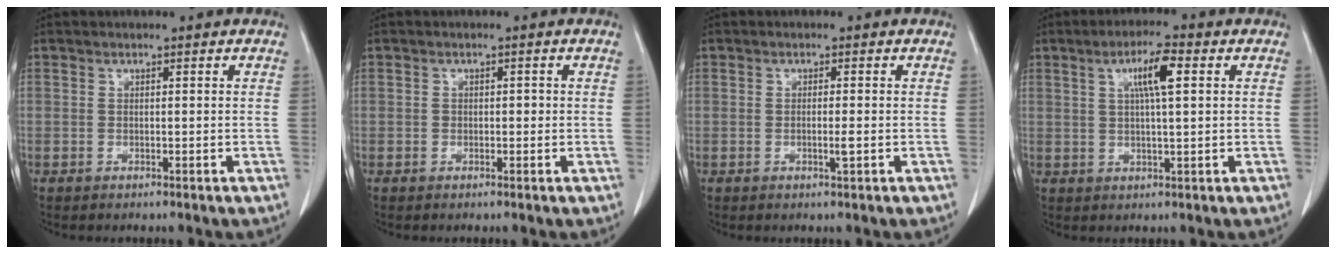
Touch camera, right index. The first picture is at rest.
{"total": 1.8, "force": [-0.2, 1.3, 1.2], "torque": [-0.026, 0.012, 0.000]}
{"total": 2.0, "force": [-0.4, 0.4, 1.9], "torque": [-0.039, -0.001, -0.006]}
{"total": 6.4, "force": [2.1, 1.1, 6.0], "torque": [-0.111, 0.009, 0.038]}